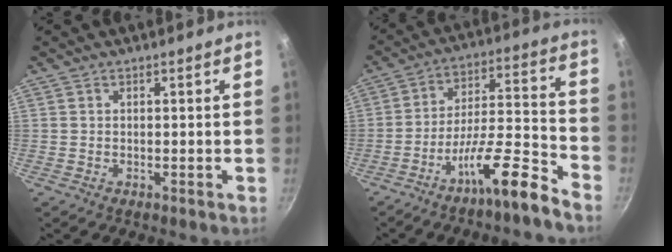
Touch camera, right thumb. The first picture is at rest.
{"total": 13.6, "force": [-9.5, 1.9, 9.6], "torque": [-0.153, 0.078, -0.162]}